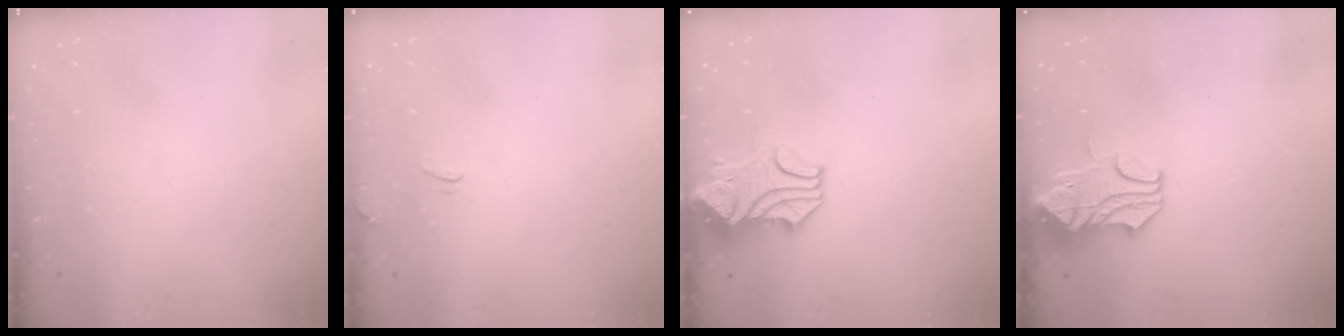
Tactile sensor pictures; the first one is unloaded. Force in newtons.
{"total": 0.0}
{"total": 2.0, "press": 1.7, "slide": 1.1}
{"total": 2.0, "press": 1.2, "slide": 1.5}